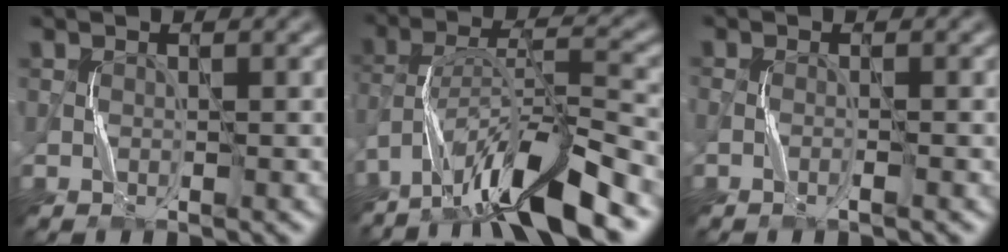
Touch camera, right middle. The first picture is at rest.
{"total": 11.6, "force": [-8.2, 2.0, 7.9], "torque": [-0.134, 0.022, -0.147]}
{"total": 1.0, "force": [-0.5, 0.2, 0.8], "torque": [-0.015, 0.001, -0.013]}